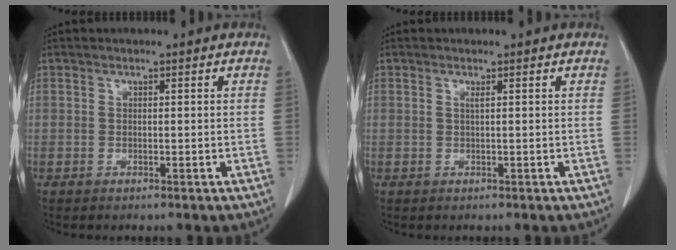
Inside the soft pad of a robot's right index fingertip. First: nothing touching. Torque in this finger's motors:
{"motor_torque": [0.07, -0.04, 0.00, 0.00]}